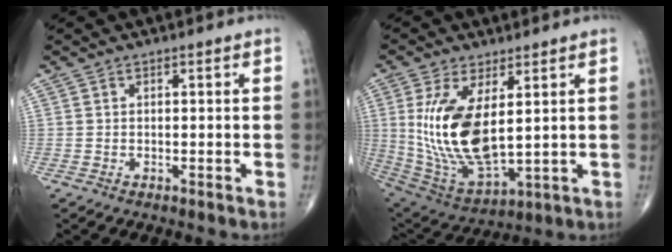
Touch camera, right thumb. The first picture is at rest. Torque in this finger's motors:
{"motor_torque": [-0.94, 1.87, 1.79, 0.52, 0.61]}